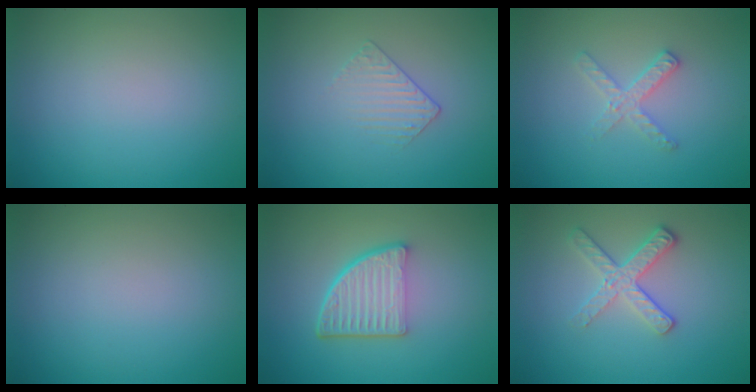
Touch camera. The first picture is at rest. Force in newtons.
{"total": 1.3, "press": 0.6, "slide": 1.1}
{"total": 2.0, "press": 2.0, "slide": 0.2}
{"total": 0.0}
{"total": 5.2, "press": 3.6, "slide": 3.8}
{"total": 2.8, "press": 2.5, "slide": 1.3}